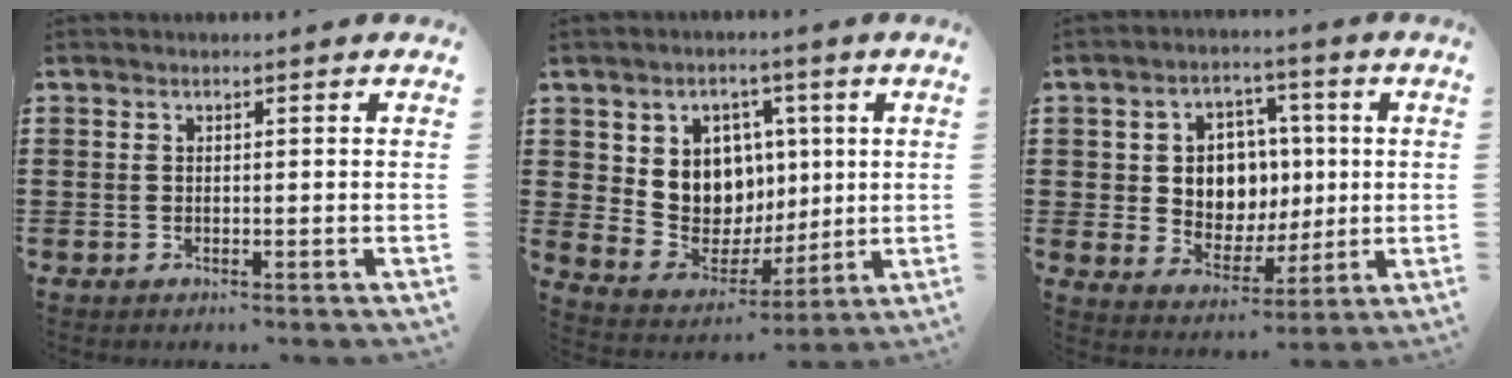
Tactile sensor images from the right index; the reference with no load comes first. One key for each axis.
{"total": 8.7, "fx": 2.3, "fy": 7.9, "fz": 2.7, "tx": -0.073, "ty": -0.016, "tz": 0.047}
{"total": 7.5, "fx": 1.1, "fy": 6.5, "fz": 3.5, "tx": -0.081, "ty": 0.014, "tz": 0.019}